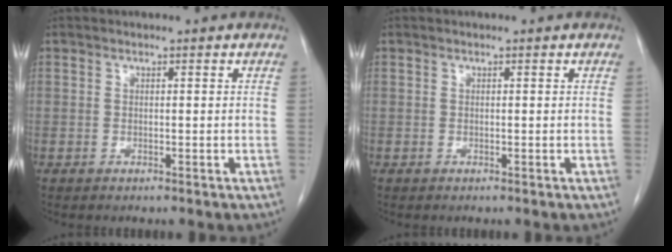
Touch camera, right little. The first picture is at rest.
{"total": 0.0}